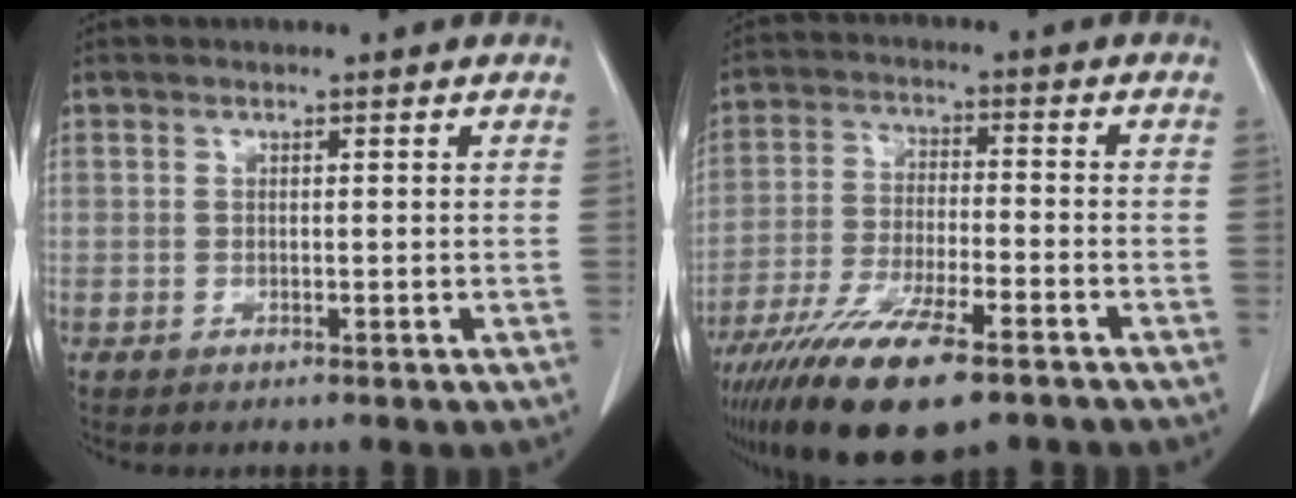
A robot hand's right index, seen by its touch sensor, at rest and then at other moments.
{"total": 16.8, "force": [-11.5, 3.5, 11.7], "torque": [-0.216, -0.042, -0.198]}